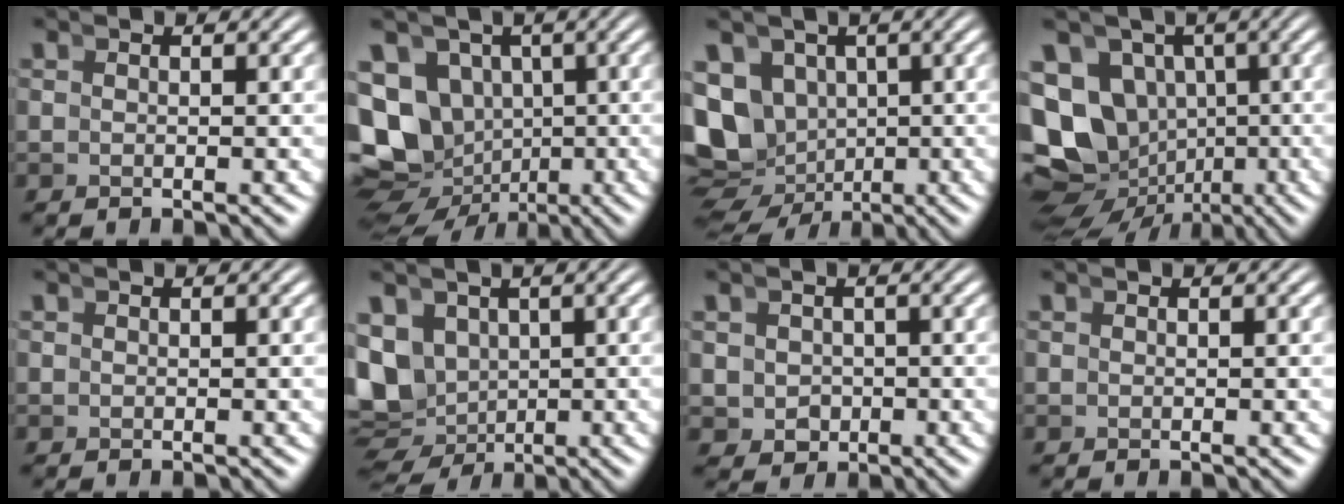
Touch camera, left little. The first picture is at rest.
{"total": 17.9, "force": [-3.9, 16.0, 7.1], "torque": [-0.169, -0.072, -0.058]}
{"total": 12.8, "force": [-3.4, 11.2, 5.0], "torque": [-0.122, -0.060, -0.043]}
{"total": 19.7, "force": [-4.0, 17.3, 8.5], "torque": [-0.195, -0.085, -0.057]}
{"total": 0.0}
{"total": 8.3, "force": [-1.4, 7.4, 3.6], "torque": [-0.097, -0.046, -0.008]}
{"total": 2.8, "force": [-0.3, 2.6, 1.1], "torque": [-0.015, -0.011, 0.001]}
{"total": 0.0}